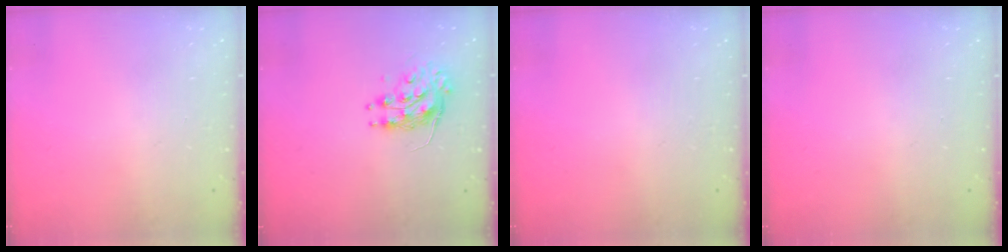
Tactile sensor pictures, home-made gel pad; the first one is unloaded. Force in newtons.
{"total": 8.7, "press": 8.7, "slide": 0.8}
{"total": 0.0}
{"total": 0.0}